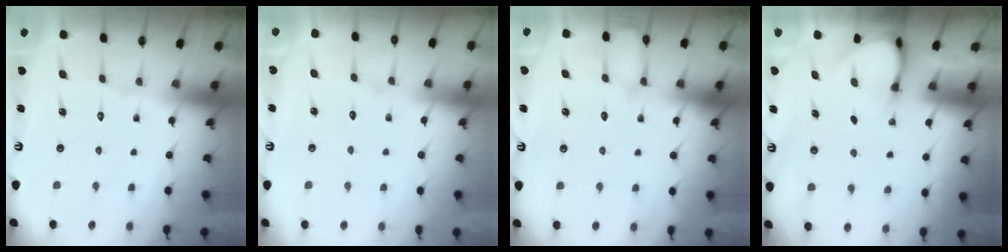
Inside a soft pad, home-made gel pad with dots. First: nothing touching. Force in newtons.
{"total": 2.8, "press": 2.7, "slide": 0.4}
{"total": 4.5, "press": 4.5, "slide": 0.4}
{"total": 3.9, "press": 3.9, "slide": 0.4}